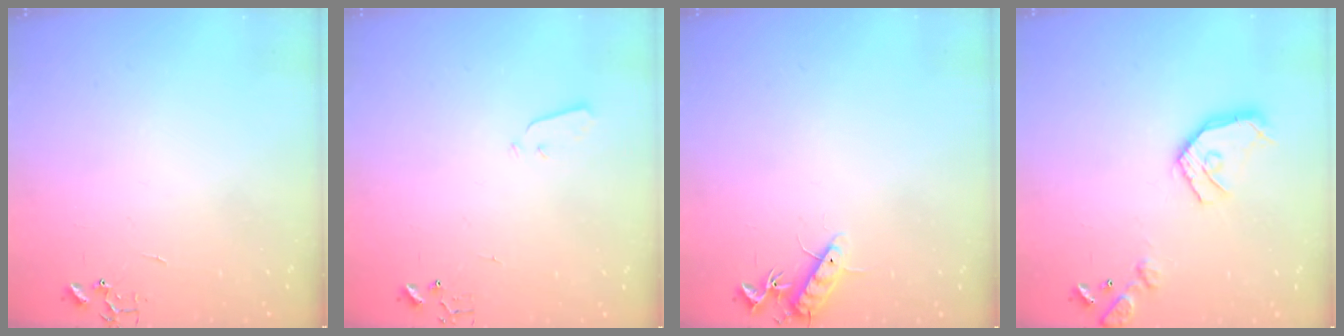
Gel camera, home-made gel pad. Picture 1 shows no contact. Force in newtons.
{"total": 3.0, "press": 2.9, "slide": 0.3}
{"total": 10.1, "press": 10.0, "slide": 0.8}
{"total": 14.7, "press": 14.6, "slide": 1.6}